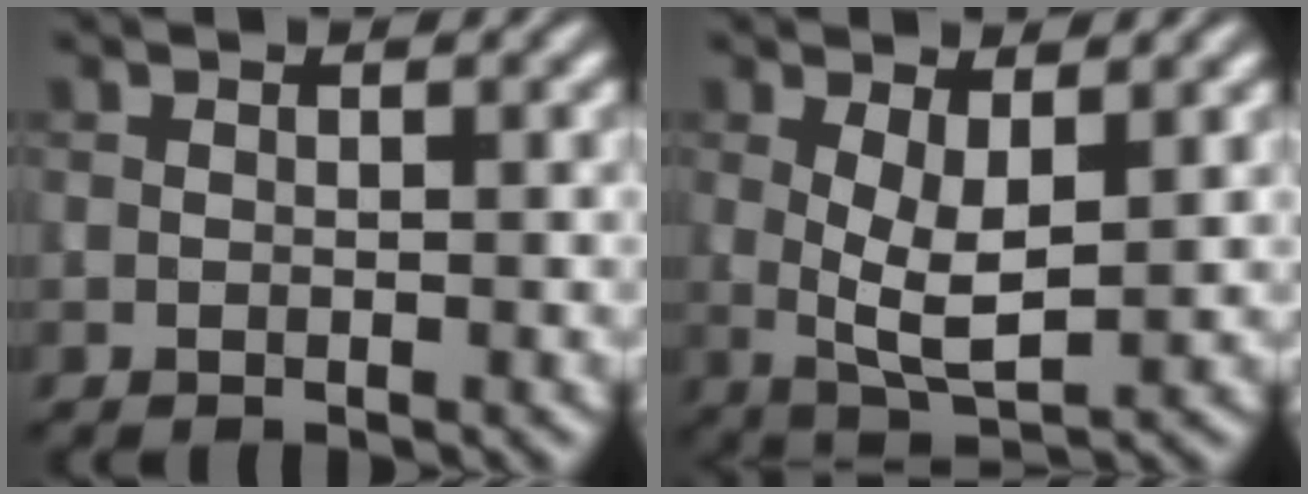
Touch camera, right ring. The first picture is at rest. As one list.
[{"total": 4.2, "force": [0.8, 1.6, 3.9], "torque": [-0.077, -0.009, 0.021]}]